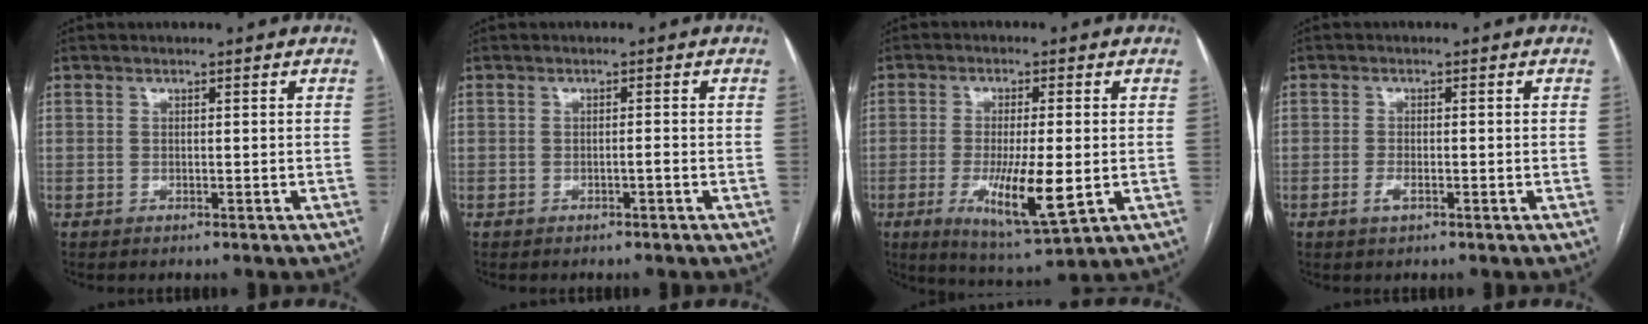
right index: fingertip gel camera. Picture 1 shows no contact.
{"total": 0.6, "force": [-0.4, -0.1, 0.5], "torque": [-0.006, 0.002, -0.007]}
{"total": 10.5, "force": [-2.3, 1.5, 10.2], "torque": [-0.184, -0.029, -0.034]}
{"total": 1.7, "force": [-0.8, 0.5, 1.4], "torque": [-0.028, 0.000, -0.012]}